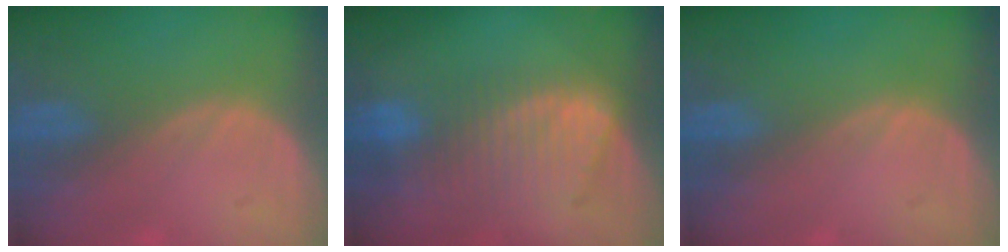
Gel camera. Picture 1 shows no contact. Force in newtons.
{"total": 8.4, "press": 7.7, "slide": 3.5}
{"total": 0.0}